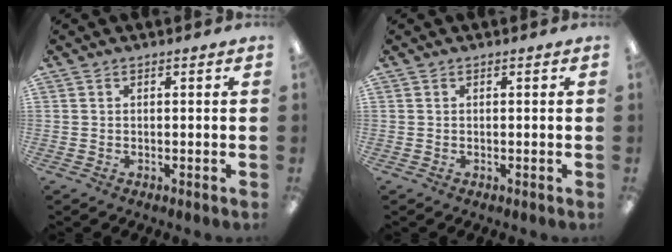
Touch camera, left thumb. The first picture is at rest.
{"total": 0.0}